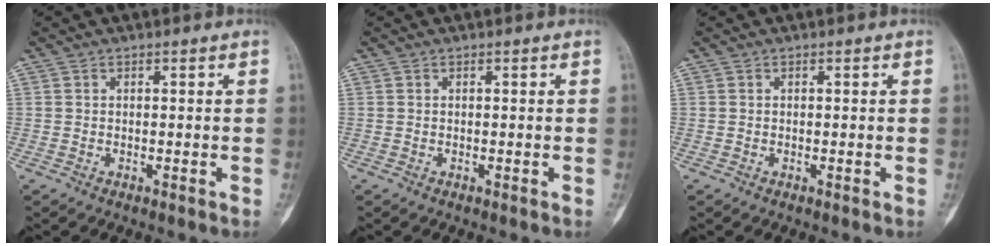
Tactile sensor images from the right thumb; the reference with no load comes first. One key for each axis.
{"total": 0.0}
{"total": 0.0}